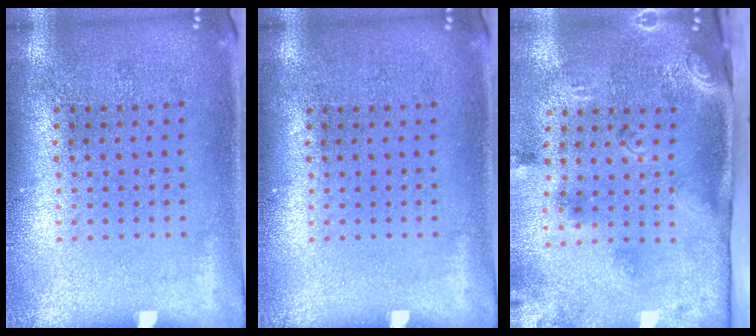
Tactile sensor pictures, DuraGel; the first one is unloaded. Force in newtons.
{"total": 0.0}
{"total": 3.0, "press": 1.9, "slide": 2.3}